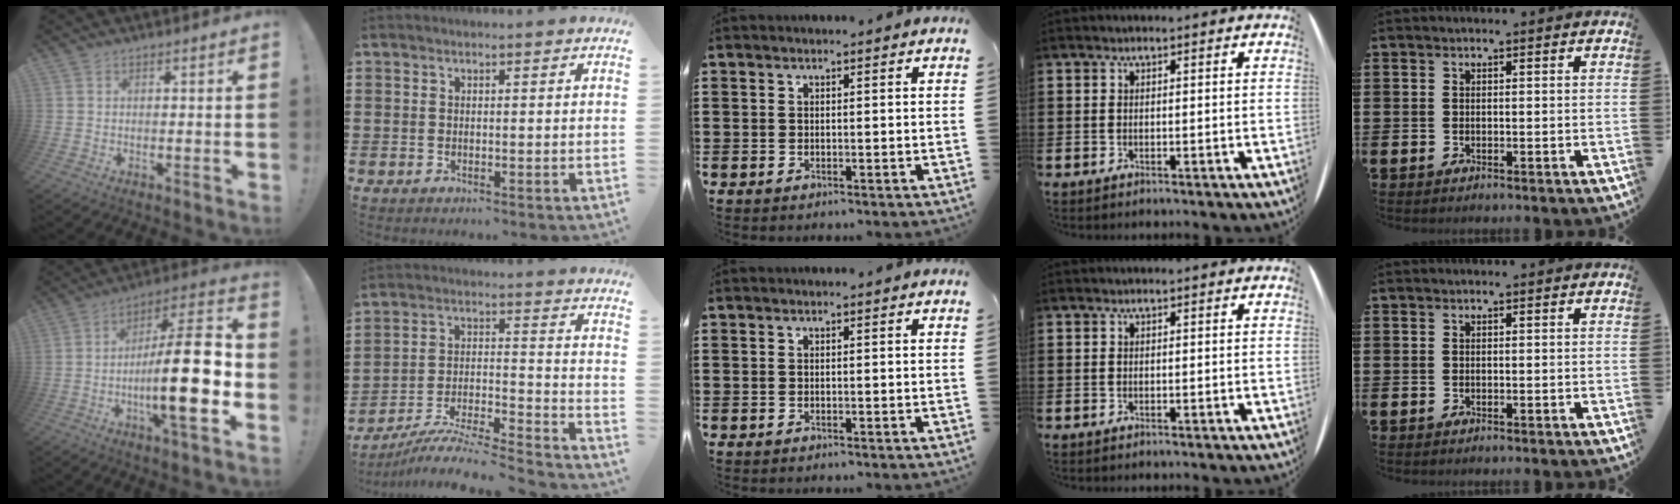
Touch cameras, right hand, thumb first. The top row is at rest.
{"thumb": {"total": 22.7, "force": [-4.4, 5.4, 21.7], "torque": [-0.356, 0.011, -0.075]}, "index": {"total": 7.2, "force": [-6.8, -0.2, 2.6], "torque": [-0.044, -0.010, -0.136]}}